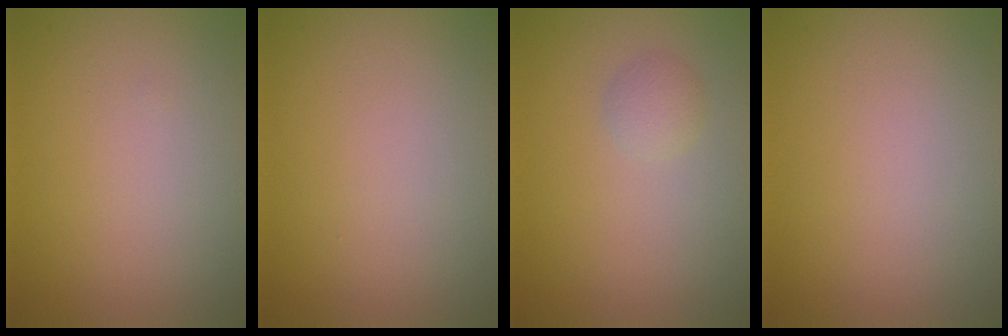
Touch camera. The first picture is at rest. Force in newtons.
{"total": 0.0}
{"total": 1.3, "press": 1.3, "slide": 0.1}
{"total": 0.0}